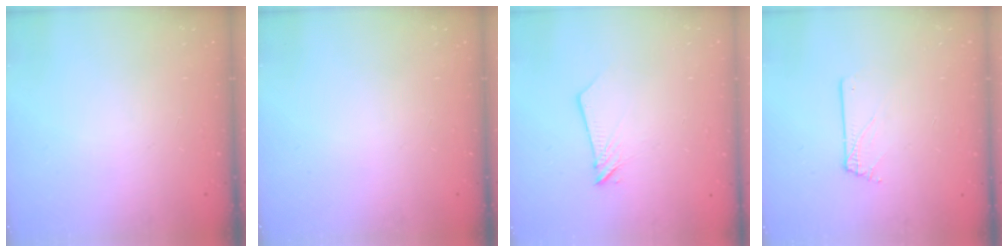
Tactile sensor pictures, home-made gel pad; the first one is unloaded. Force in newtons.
{"total": 0.0}
{"total": 3.9, "press": 3.9, "slide": 0.4}
{"total": 0.9, "press": 0.9, "slide": 0.0}